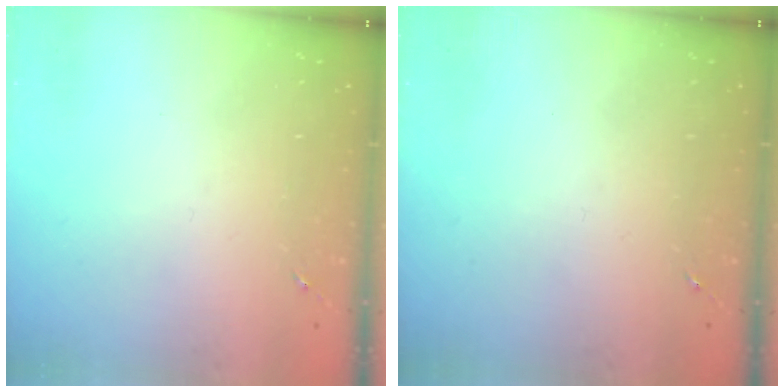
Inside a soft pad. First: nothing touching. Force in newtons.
{"total": 0.0}